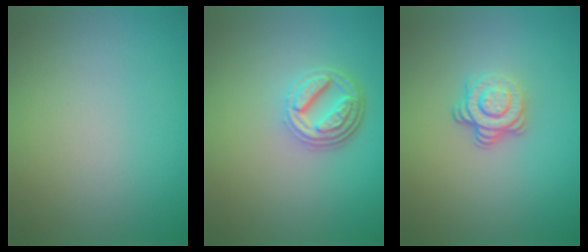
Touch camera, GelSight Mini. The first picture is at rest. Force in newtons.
{"total": 4.5, "press": 3.4, "slide": 3.0}
{"total": 3.6, "press": 2.4, "slide": 2.7}